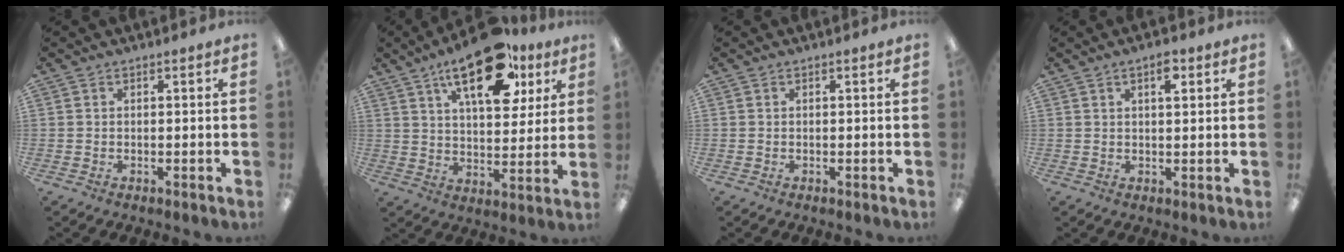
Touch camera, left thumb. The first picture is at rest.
{"total": 20.3, "force": [12.0, 9.2, 13.5], "torque": [-0.207, -0.046, 0.196]}
{"total": 0.0}
{"total": 3.8, "force": [2.2, 1.3, 2.9], "torque": [-0.038, -0.004, 0.031]}